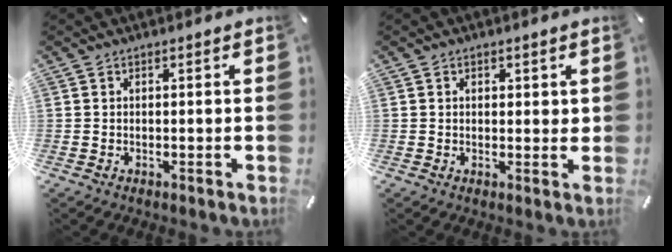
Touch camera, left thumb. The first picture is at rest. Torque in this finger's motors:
{"motor_torque": [0.19, -0.28, 0.14, -0.01, -0.06]}